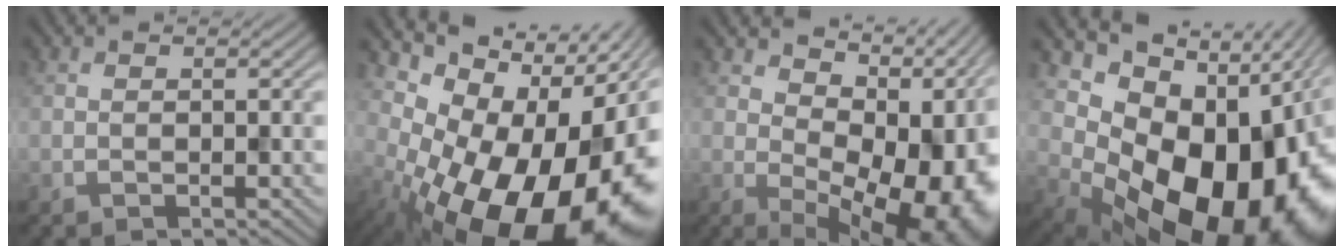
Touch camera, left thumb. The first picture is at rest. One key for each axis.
{"total": 20.7, "fx": -6.2, "fy": 12.8, "fz": 15.1, "tx": -0.206, "ty": -0.035, "tz": -0.077}
{"total": 15.2, "fx": 1.8, "fy": 8.9, "fz": 12.2, "tx": -0.138, "ty": -0.010, "tz": 0.057}
{"total": 18.7, "fx": -1.0, "fy": 13.2, "fz": 13.2, "tx": -0.180, "ty": -0.048, "tz": 0.021}